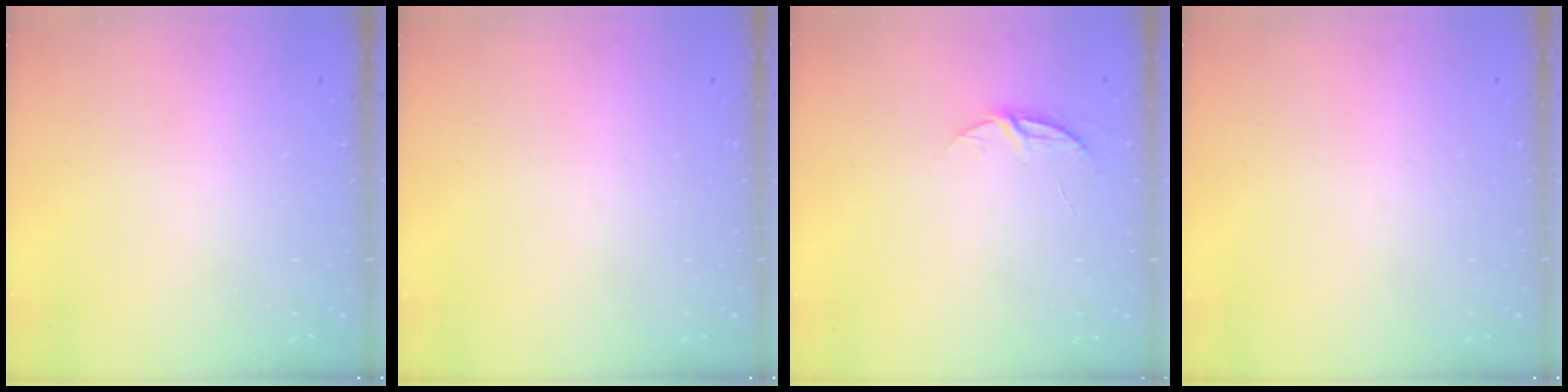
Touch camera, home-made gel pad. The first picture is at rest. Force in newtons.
{"total": 0.0}
{"total": 5.6, "press": 5.5, "slide": 0.6}
{"total": 0.0}